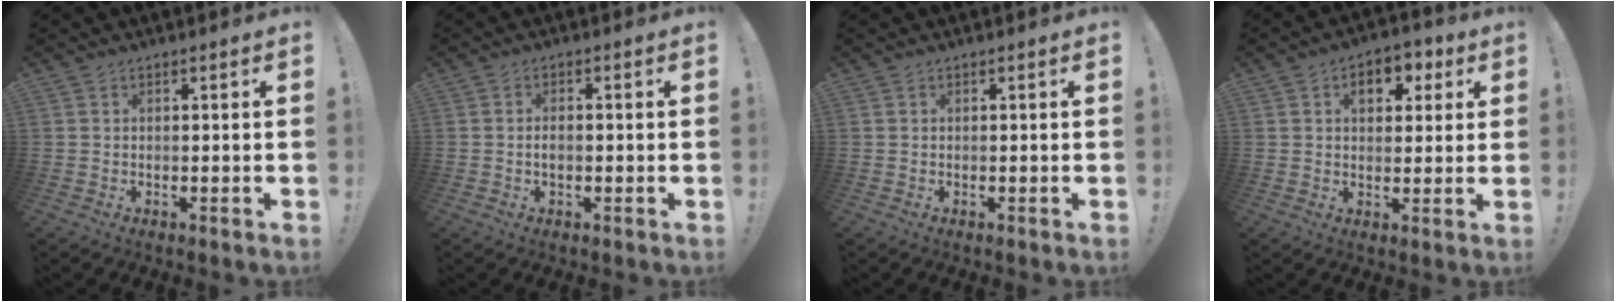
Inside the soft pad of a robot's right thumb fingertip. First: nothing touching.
{"total": 1.7, "force": [-0.5, 0.9, 1.4], "torque": [-0.024, 0.003, -0.010]}
{"total": 0.0}
{"total": 7.5, "force": [2.5, 5.4, 4.6], "torque": [-0.045, -0.004, 0.039]}